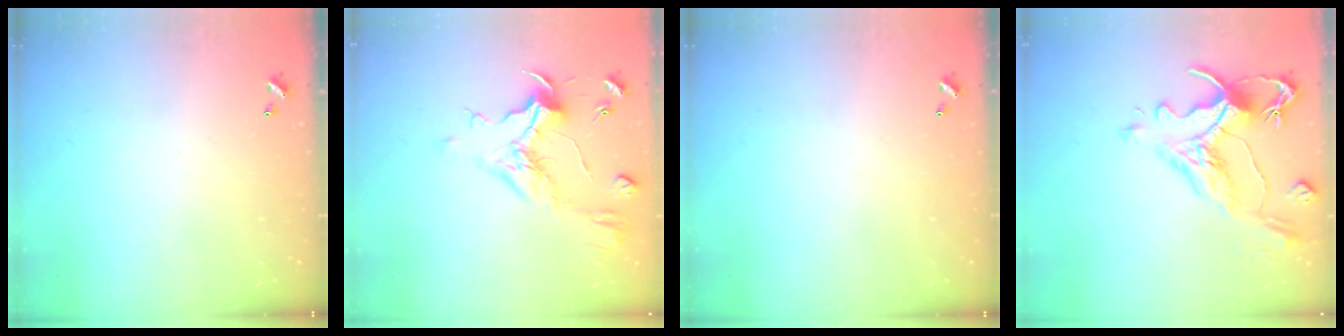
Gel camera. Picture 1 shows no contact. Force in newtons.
{"total": 1.1, "press": 0.2, "slide": 1.1}
{"total": 0.0}
{"total": 1.2, "press": 0.2, "slide": 1.2}